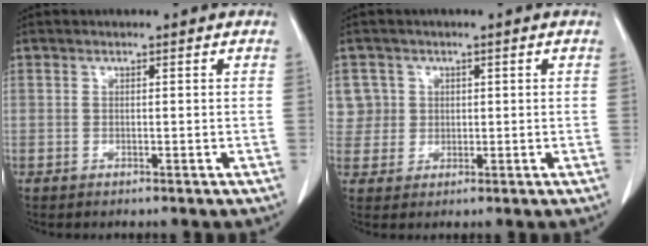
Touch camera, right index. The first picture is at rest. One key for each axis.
{"total": 4.6, "fx": 1.4, "fy": 4.3, "fz": -0.4, "tx": 0.025, "ty": 0.009, "tz": 0.029}